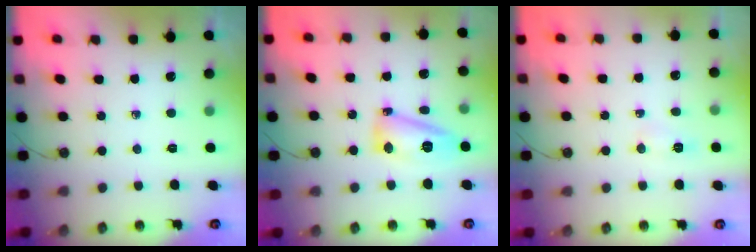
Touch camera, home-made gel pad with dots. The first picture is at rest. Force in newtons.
{"total": 13.0, "press": 13.0, "slide": 1.2}
{"total": 6.0, "press": 5.8, "slide": 1.5}